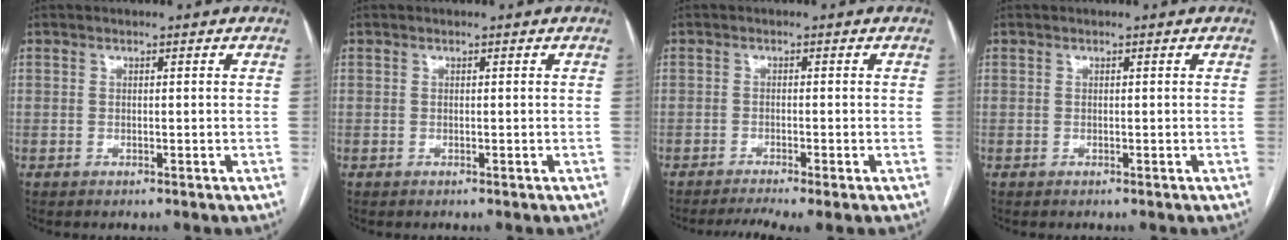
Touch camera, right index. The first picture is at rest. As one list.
[{"total": 0.0}, {"total": 4.7, "force": [-3.5, 0.0, 3.2], "torque": [-0.055, -0.004, -0.057]}, {"total": 0.0}]